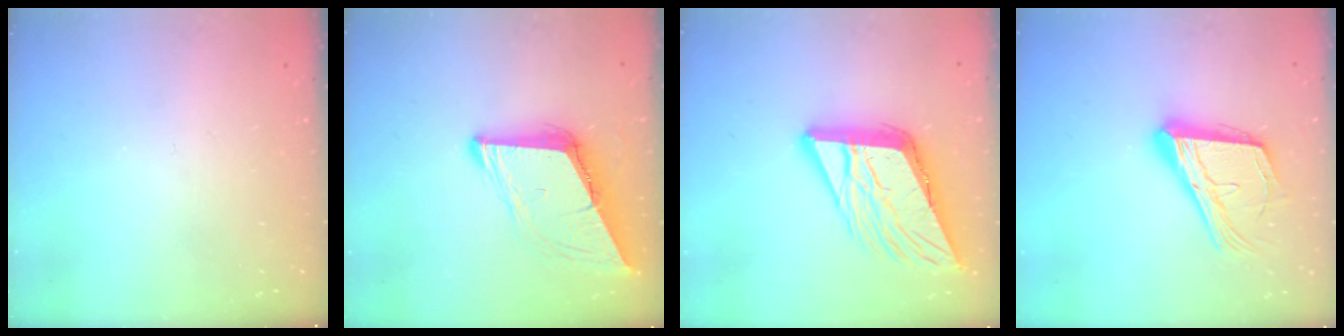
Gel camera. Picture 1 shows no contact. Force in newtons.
{"total": 9.4, "press": 9.3, "slide": 1.1}
{"total": 16.4, "press": 16.2, "slide": 2.8}
{"total": 19.0, "press": 18.8, "slide": 3.0}